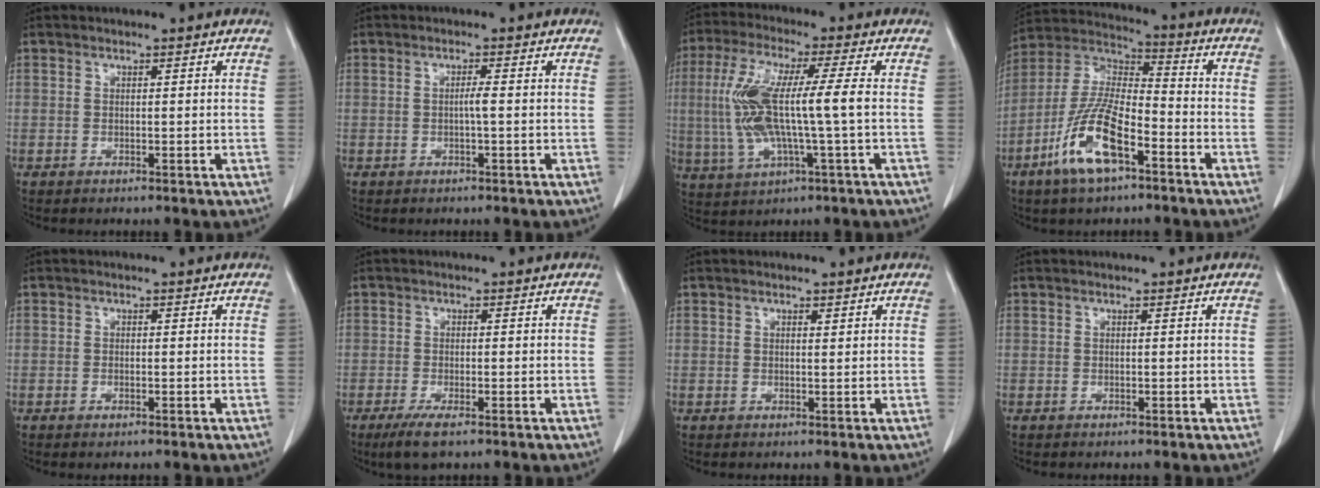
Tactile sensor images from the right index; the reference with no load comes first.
{"total": 1.3, "force": [-0.2, -0.2, 1.3], "torque": [-0.024, 0.001, -0.004]}
{"total": 12.4, "force": [-0.2, 1.1, 12.3], "torque": [-0.264, 0.012, -0.005]}
{"total": 13.2, "force": [-6.5, 3.9, 10.8], "torque": [-0.228, -0.002, -0.123]}
{"total": 0.7, "force": [-0.4, 0.2, 0.6], "torque": [-0.012, -0.001, -0.004]}
{"total": 3.9, "force": [-2.5, 0.7, 2.9], "torque": [-0.060, -0.010, -0.042]}
{"total": 0.6, "force": [0.4, 0.2, 0.3], "torque": [-0.009, -0.004, 0.006]}
{"total": 0.0}